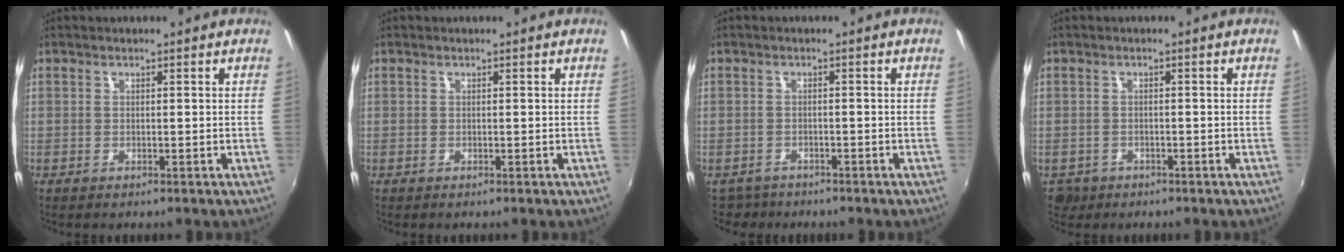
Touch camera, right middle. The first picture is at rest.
{"total": 0.0}
{"total": 3.0, "force": [-2.5, 1.6, 0.0], "torque": [-0.012, -0.005, -0.044]}
{"total": 3.5, "force": [-1.6, 2.9, 1.1], "torque": [-0.030, -0.007, -0.022]}